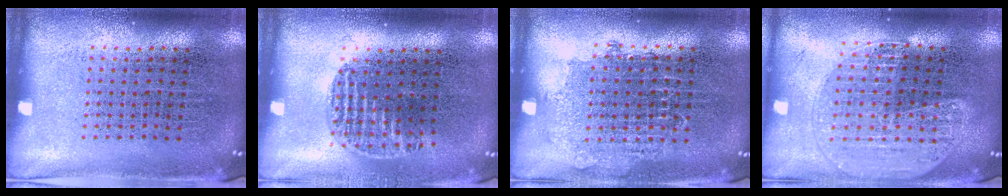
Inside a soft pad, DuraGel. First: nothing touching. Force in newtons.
{"total": 0.9, "press": 0.8, "slide": 0.5}
{"total": 0.5, "press": 0.5, "slide": 0.1}
{"total": 1.7, "press": 1.6, "slide": 0.6}